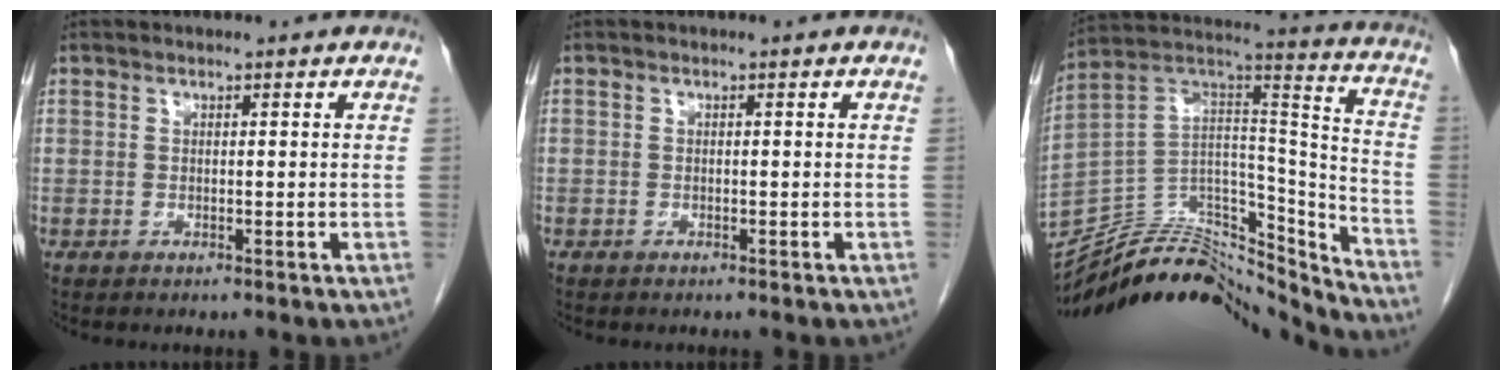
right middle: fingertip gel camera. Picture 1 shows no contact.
{"total": 0.6, "force": [-0.4, 0.4, 0.0], "torque": [-0.010, 0.001, -0.008]}
{"total": 25.9, "force": [-24.4, 5.5, 6.9], "torque": [-0.126, 0.038, -0.385]}